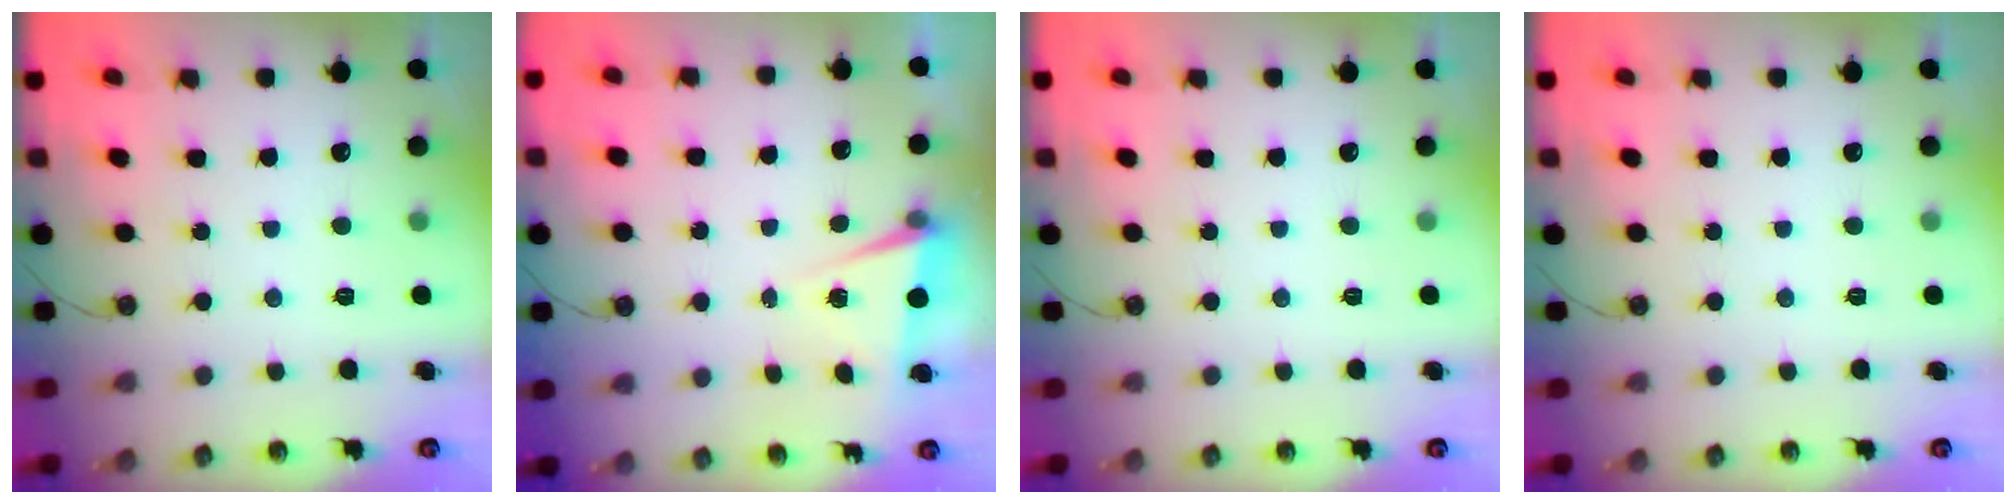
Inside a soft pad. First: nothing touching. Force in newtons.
{"total": 2.0, "press": 1.7, "slide": 1.0}
{"total": 0.0}
{"total": 0.0}